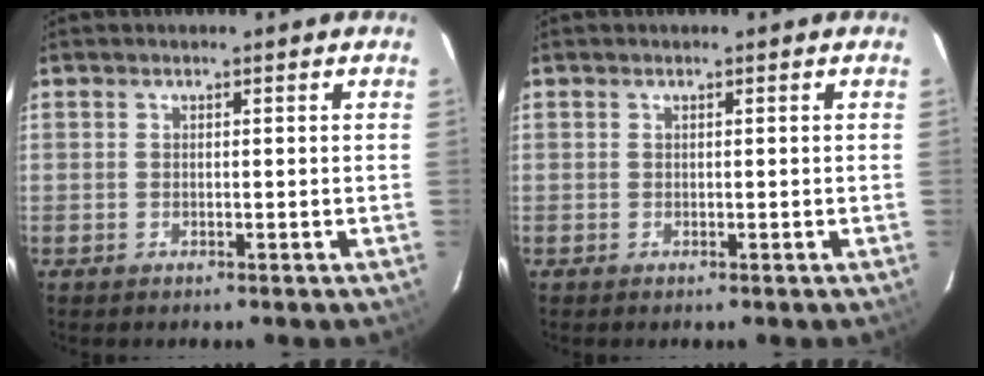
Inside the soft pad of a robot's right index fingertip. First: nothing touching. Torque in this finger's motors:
{"motor_torque": [-0.09, 0.03, -0.08, 0.00]}